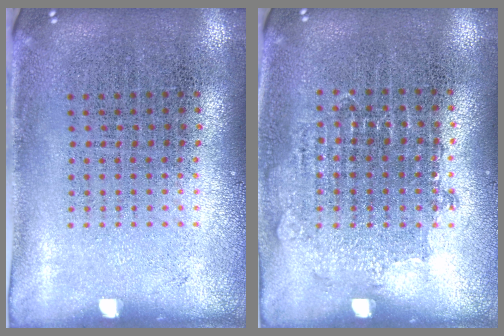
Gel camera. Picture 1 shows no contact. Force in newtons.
{"total": 0.5, "press": 0.5, "slide": 0.1}